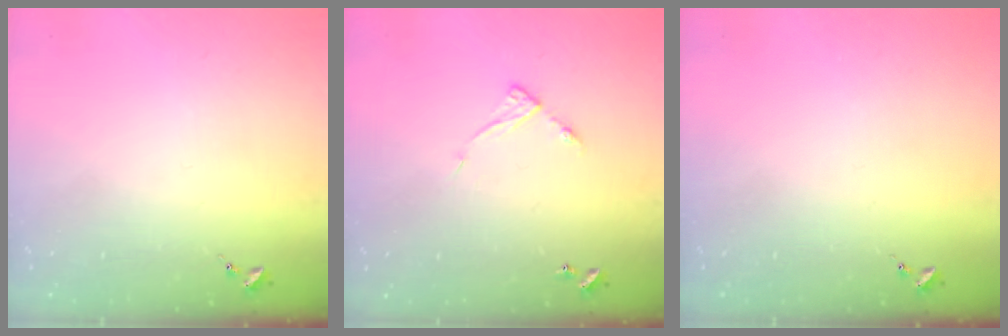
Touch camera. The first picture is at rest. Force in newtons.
{"total": 5.8, "press": 5.7, "slide": 0.6}
{"total": 0.0}